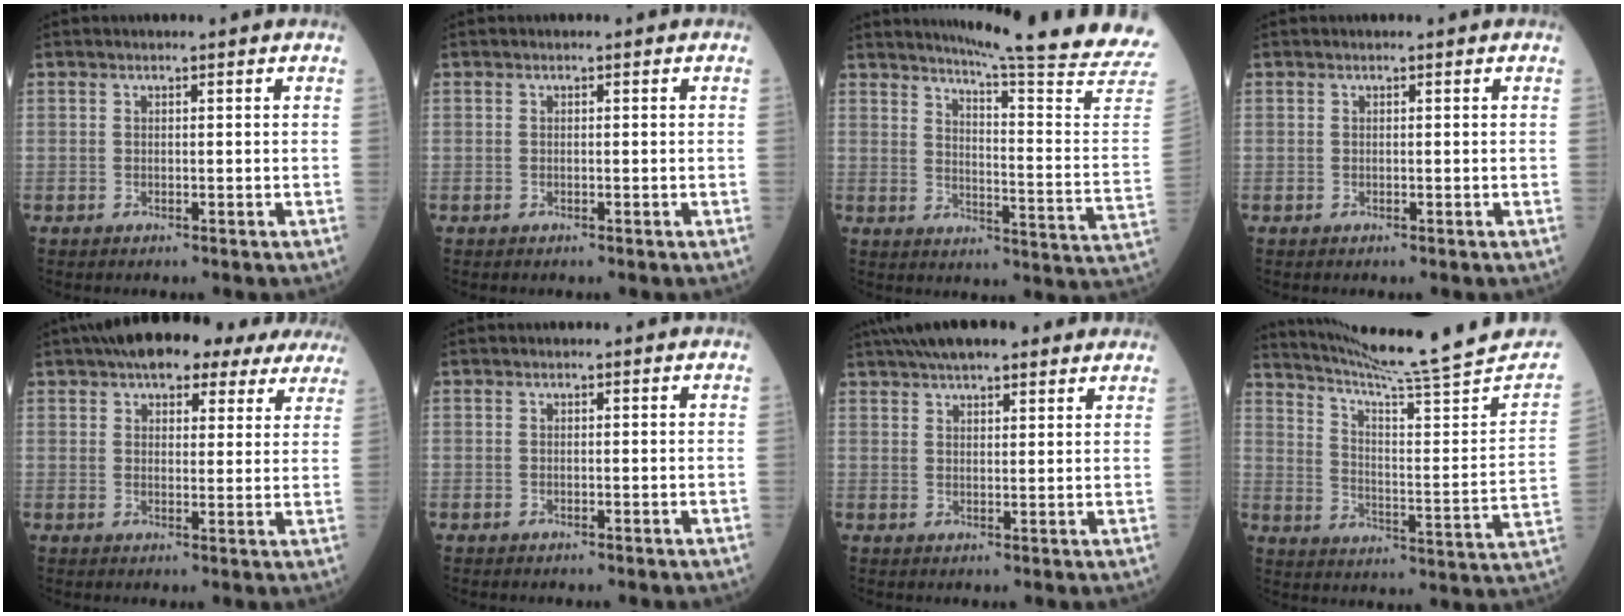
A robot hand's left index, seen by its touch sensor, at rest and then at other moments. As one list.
[{"total": 0.0}, {"total": 23.2, "force": [21.0, -2.7, 9.4], "torque": [-0.146, -0.130, 0.253]}, {"total": 0.0}, {"total": 15.3, "force": [12.4, 5.6, 7.0], "torque": [-0.084, 0.042, 0.148]}, {"total": 0.0}, {"total": 13.0, "force": [10.4, 3.3, 7.1], "torque": [-0.112, 0.046, 0.153]}, {"total": 21.2, "force": [19.2, -2.5, 8.6], "torque": [-0.138, -0.085, 0.264]}]